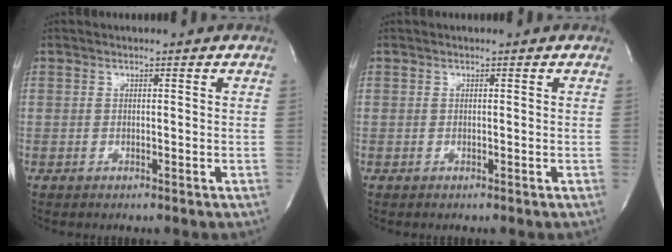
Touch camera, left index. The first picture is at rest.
{"total": 0.0}